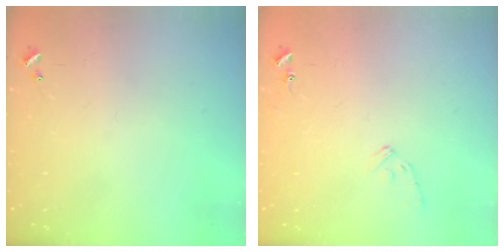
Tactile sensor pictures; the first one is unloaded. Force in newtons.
{"total": 8.2, "press": 8.2, "slide": 0.3}